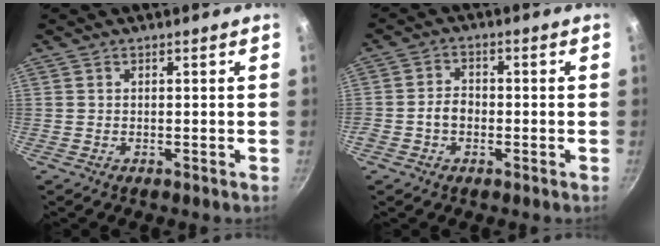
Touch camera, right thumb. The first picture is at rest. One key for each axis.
{"total": 3.7, "fx": -1.2, "fy": 2.8, "fz": 2.1, "tx": -0.023, "ty": 0.019, "tz": -0.025}